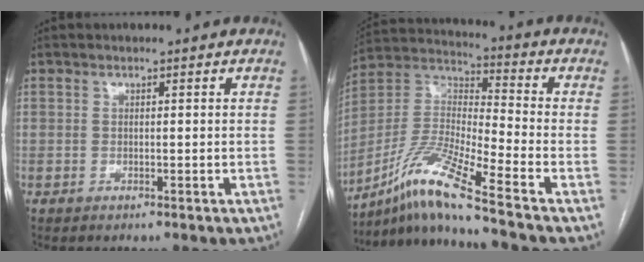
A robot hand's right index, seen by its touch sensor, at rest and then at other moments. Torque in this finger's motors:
{"motor_torque": [1.07, -1.07, 0.19, 0.06]}